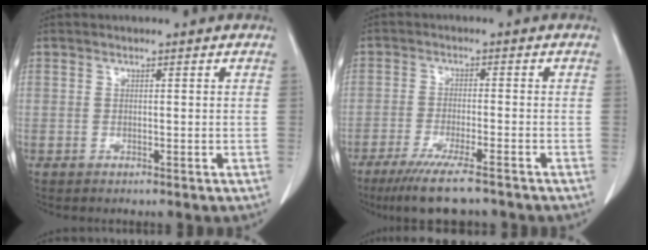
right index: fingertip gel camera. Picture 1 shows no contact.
{"total": 9.3, "force": [-7.2, 0.6, 5.9], "torque": [-0.095, -0.023, -0.114]}